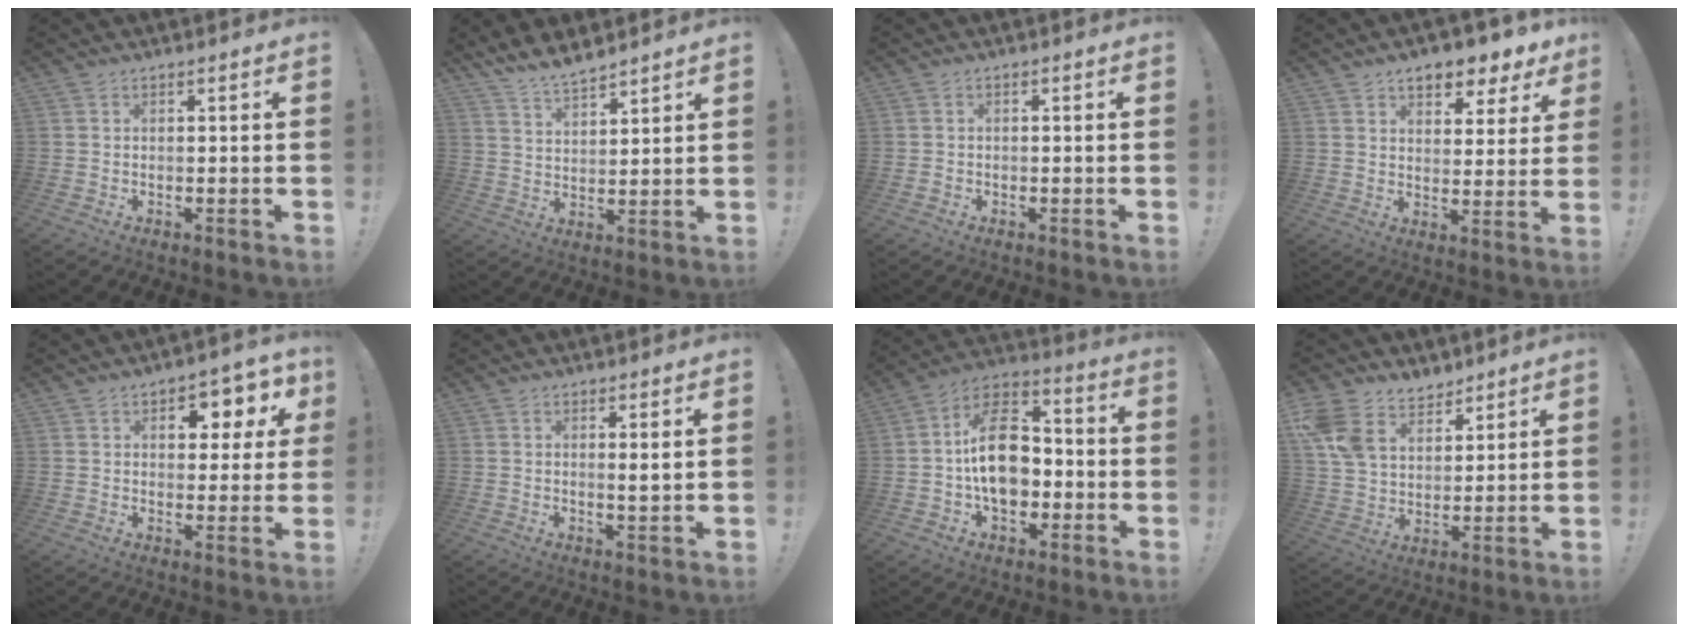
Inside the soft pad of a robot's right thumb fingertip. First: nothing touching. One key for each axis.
{"total": 7.4, "fx": 6.8, "fy": 1.7, "fz": 2.2, "tx": -0.046, "ty": -0.046, "tz": 0.129}
{"total": 1.1, "fx": -0.7, "fy": 0.8, "fz": 0.4, "tx": -0.005, "ty": 0.003, "tz": -0.014}
{"total": 8.4, "fx": 6.0, "fy": 4.2, "fz": 4.1, "tx": -0.047, "ty": -0.042, "tz": 0.106}
{"total": 7.7, "fx": 3.8, "fy": 4.9, "fz": 4.6, "tx": -0.051, "ty": -0.025, "tz": 0.067}
{"total": 2.4, "fx": 1.2, "fy": -0.1, "fz": 2.1, "tx": -0.027, "ty": -0.014, "tz": 0.015}
{"total": 18.7, "fx": -1.1, "fy": 13.2, "fz": 13.2, "tx": -0.201, "ty": 0.019, "tz": -0.015}
{"total": 13.9, "fx": 8.5, "fy": 9.3, "fz": 5.8, "tx": -0.112, "ty": -0.041, "tz": 0.171}